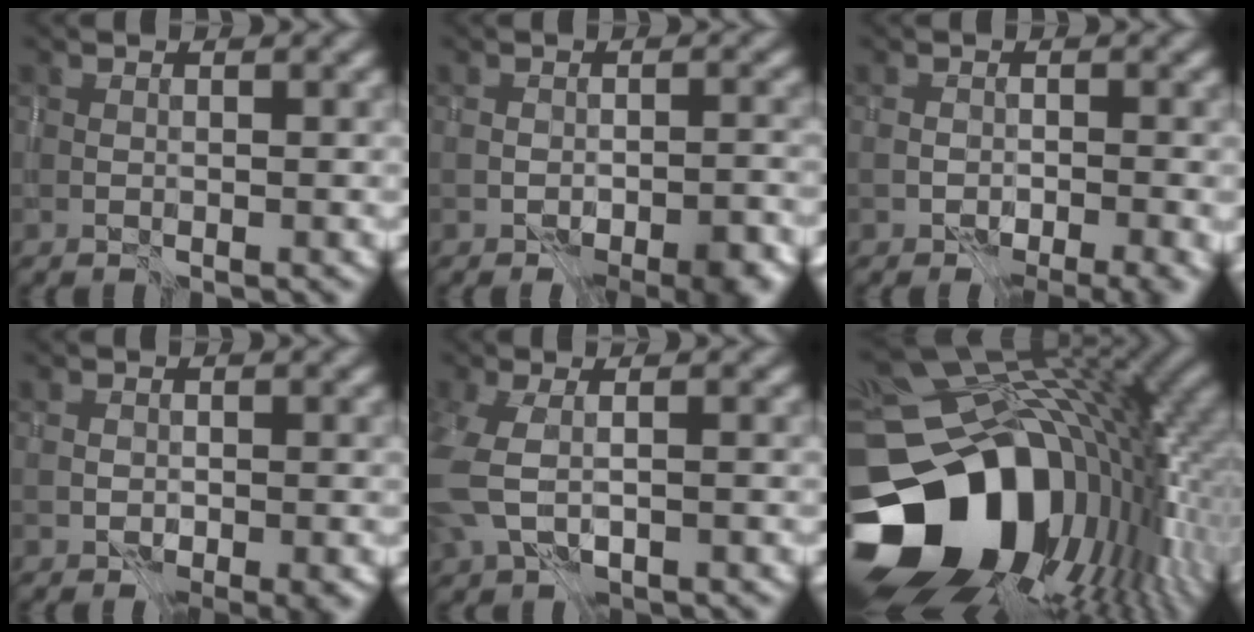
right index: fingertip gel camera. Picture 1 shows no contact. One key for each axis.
{"total": 4.5, "fx": -3.0, "fy": 1.8, "fz": 2.9, "tx": -0.038, "ty": -0.005, "tz": -0.037}
{"total": 3.3, "fx": -2.1, "fy": 1.5, "fz": 2.1, "tx": -0.027, "ty": -0.012, "tz": -0.030}
{"total": 2.0, "fx": -1.1, "fy": 1.0, "fz": 1.4, "tx": -0.023, "ty": -0.010, "tz": -0.010}
{"total": 4.4, "fx": -1.1, "fy": 2.5, "fz": 3.4, "tx": -0.100, "ty": -0.010, "tz": -0.021}
{"total": 20.4, "fx": -5.4, "fy": 14.2, "fz": 13.5, "tx": -0.268, "ty": -0.053, "tz": -0.070}